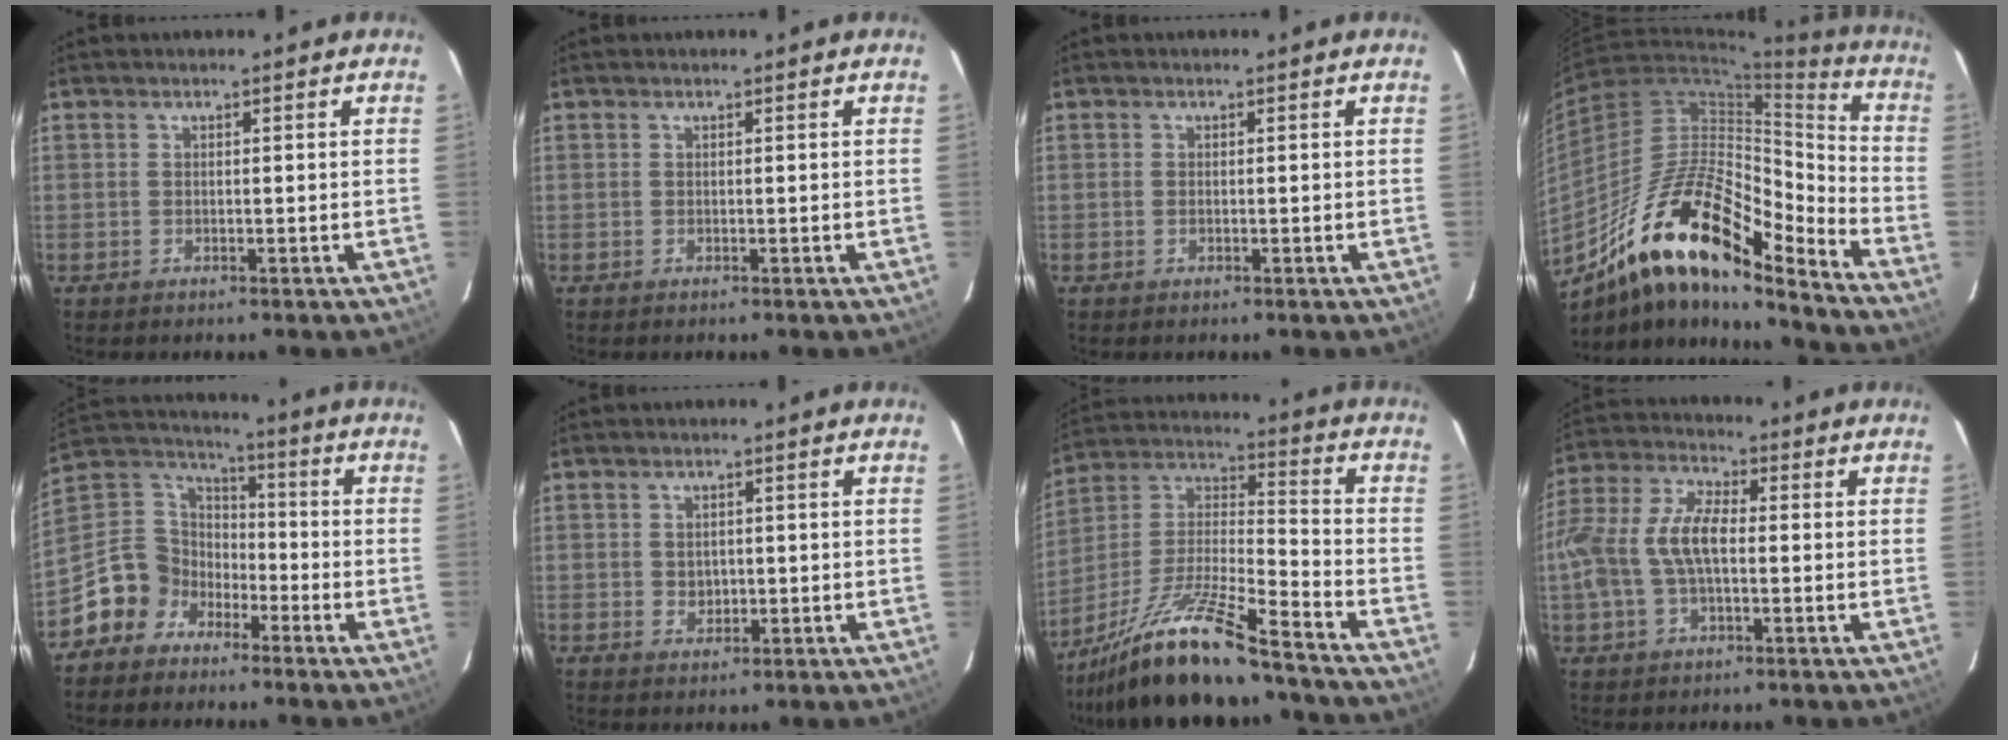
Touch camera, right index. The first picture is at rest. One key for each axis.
{"total": 0.0}
{"total": 0.5, "fx": -0.1, "fy": 0.3, "fz": 0.4, "tx": -0.010, "ty": 0.000, "tz": -0.003}
{"total": 21.0, "fx": -14.4, "fy": 6.2, "fz": 13.9, "tx": -0.241, "ty": -0.002, "tz": -0.264}
{"total": 11.0, "fx": -6.8, "fy": 8.4, "fz": 2.0, "tx": -0.067, "ty": 0.038, "tz": -0.139}
{"total": 2.4, "fx": -0.1, "fy": 2.1, "fz": 1.1, "tx": -0.015, "ty": 0.001, "tz": 0.004}
{"total": 18.5, "fx": -14.8, "fy": 2.0, "fz": 11.0, "tx": -0.221, "ty": -0.011, "tz": -0.269}
{"total": 11.9, "fx": -1.1, "fy": 5.8, "fz": 10.3, "tx": -0.222, "ty": 0.014, "tz": -0.021}